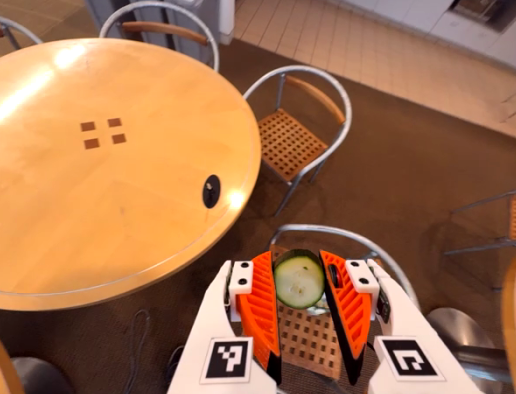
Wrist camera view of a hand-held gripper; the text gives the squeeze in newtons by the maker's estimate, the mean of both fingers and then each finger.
{"total": 8.8, "left": 8.8, "right": 8.9}